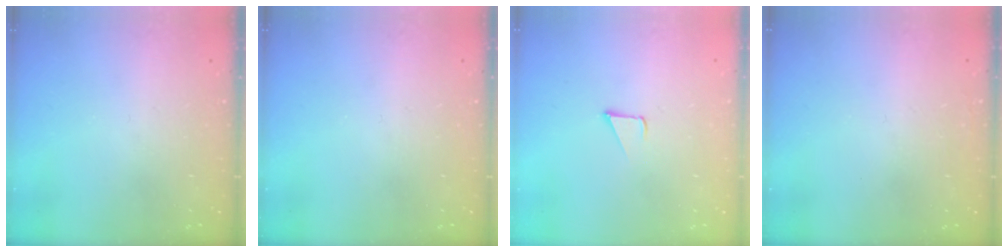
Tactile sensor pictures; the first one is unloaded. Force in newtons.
{"total": 0.0}
{"total": 1.7, "press": 1.7, "slide": 0.1}
{"total": 1.6, "press": 1.6, "slide": 0.1}